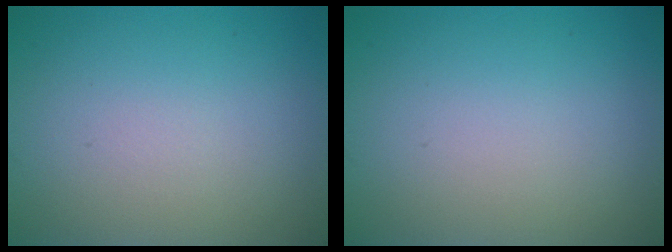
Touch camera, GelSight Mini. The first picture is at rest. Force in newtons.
{"total": 0.0}